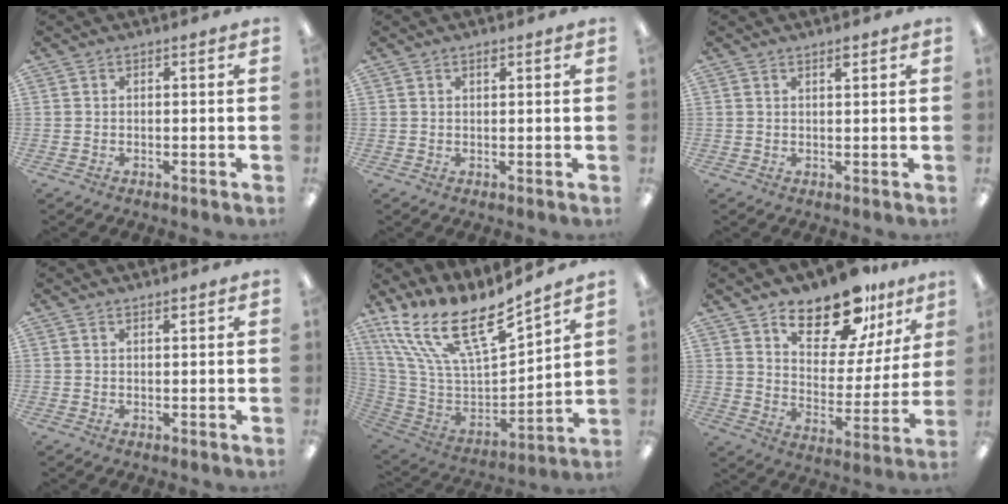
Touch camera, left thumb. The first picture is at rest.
{"total": 1.2, "force": [0.9, 0.5, 0.7], "torque": [-0.007, -0.003, 0.015]}
{"total": 1.8, "force": [1.4, 0.3, 1.1], "torque": [-0.016, -0.002, 0.023]}
{"total": 1.3, "force": [1.1, 0.2, 0.6], "torque": [-0.015, -0.001, 0.020]}
{"total": 20.0, "force": [13.8, 7.0, 12.6], "torque": [-0.240, -0.100, 0.246]}
{"total": 17.3, "force": [13.1, 7.0, 8.8], "torque": [-0.139, -0.082, 0.222]}